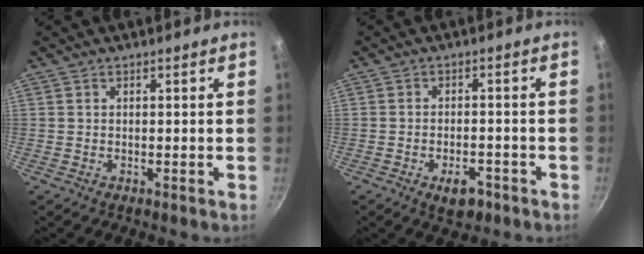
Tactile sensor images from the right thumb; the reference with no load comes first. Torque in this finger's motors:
{"motor_torque": [-0.14, 0.15, -0.19, 0.08, 0.03]}